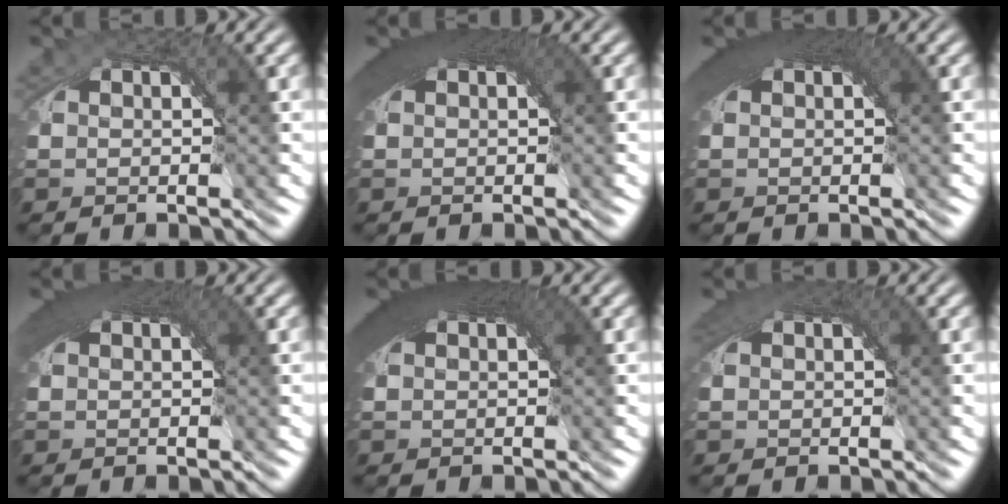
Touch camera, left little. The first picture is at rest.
{"total": 5.0, "force": [1.6, 1.7, 4.5], "torque": [-0.053, 0.012, 0.019]}
{"total": 4.9, "force": [1.7, 1.7, 4.3], "torque": [-0.051, 0.013, 0.020]}
{"total": 4.0, "force": [1.3, 1.4, 3.6], "torque": [-0.044, 0.008, 0.015]}
{"total": 6.3, "force": [2.0, 2.3, 5.5], "torque": [-0.066, 0.018, 0.022]}
{"total": 1.6, "force": [0.4, 0.3, 1.5], "torque": [-0.014, -0.003, 0.008]}